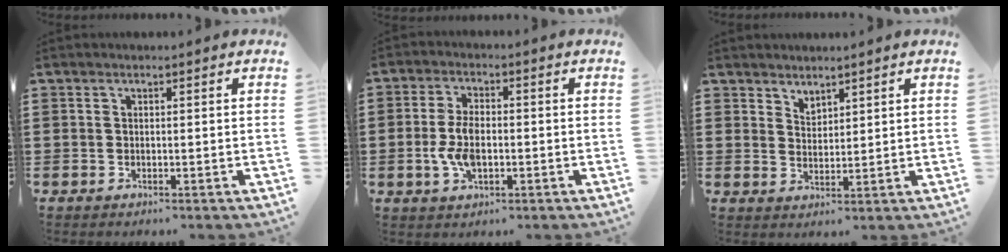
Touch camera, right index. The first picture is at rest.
{"total": 5.6, "force": [-0.9, 3.0, 4.6], "torque": [-0.113, -0.004, -0.022]}
{"total": 2.6, "force": [2.4, 0.8, -0.3], "torque": [-0.001, -0.001, 0.047]}